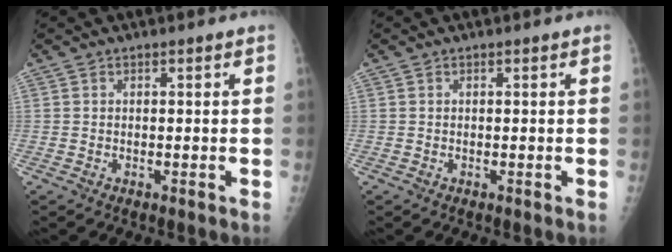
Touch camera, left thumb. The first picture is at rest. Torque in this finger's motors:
{"motor_torque": [-0.02, 0.02, -0.02, 0.02, 0.00]}